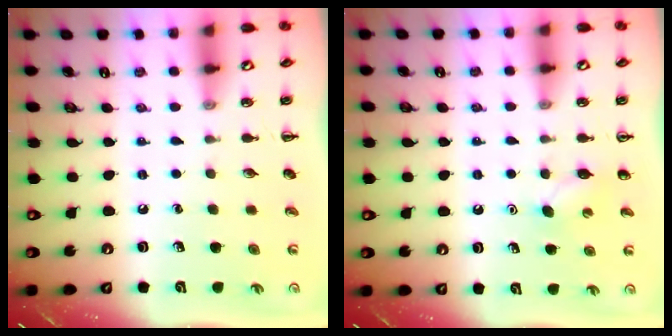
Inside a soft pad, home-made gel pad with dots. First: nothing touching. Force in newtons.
{"total": 4.6, "press": 4.4, "slide": 1.3}